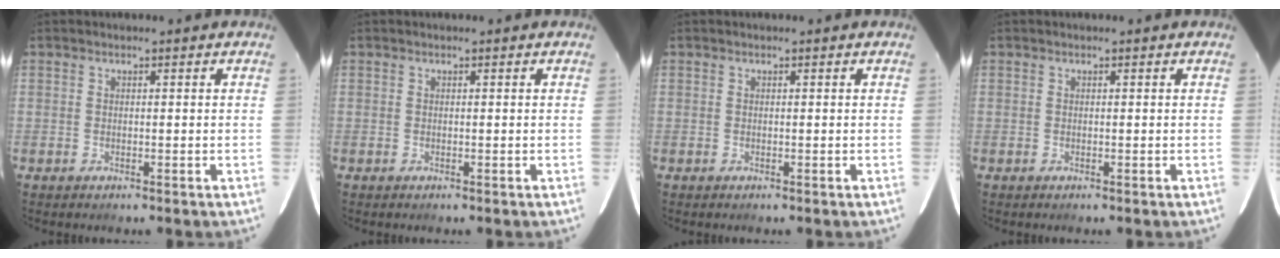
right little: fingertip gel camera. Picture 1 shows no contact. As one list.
[{"total": 0.0}, {"total": 0.0}, {"total": 0.0}]